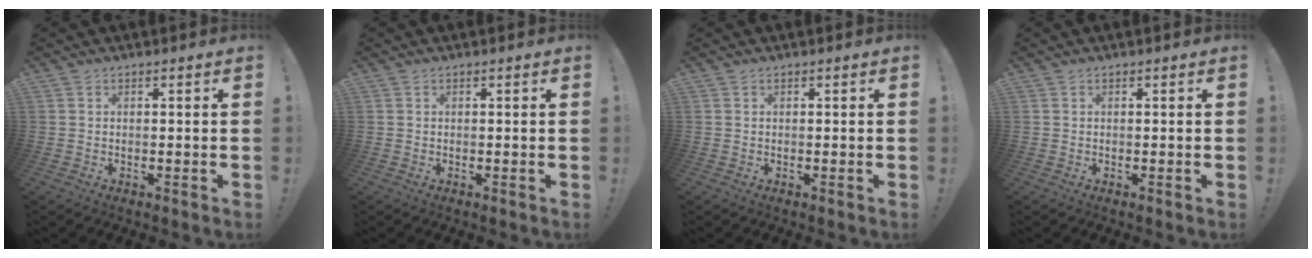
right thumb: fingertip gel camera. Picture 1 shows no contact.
{"total": 0.0}
{"total": 0.0}
{"total": 0.0}